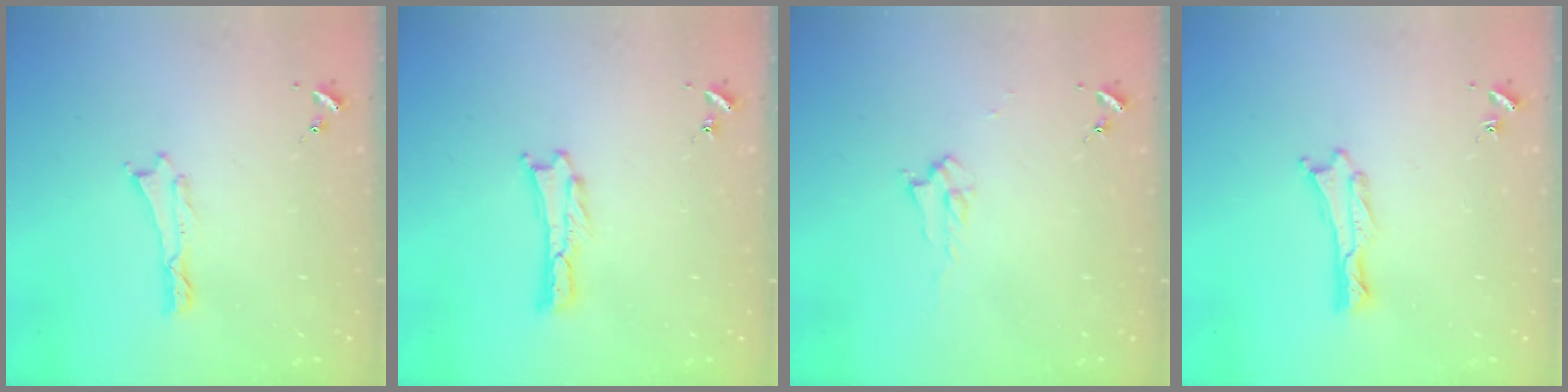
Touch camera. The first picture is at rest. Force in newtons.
{"total": 0.0}
{"total": 2.2, "press": 2.2, "slide": 0.4}
{"total": 0.0}